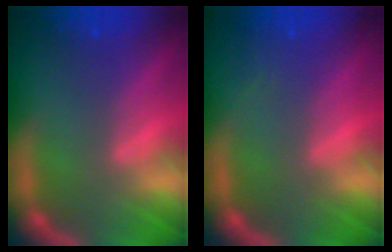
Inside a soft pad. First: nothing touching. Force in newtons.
{"total": 0.9}